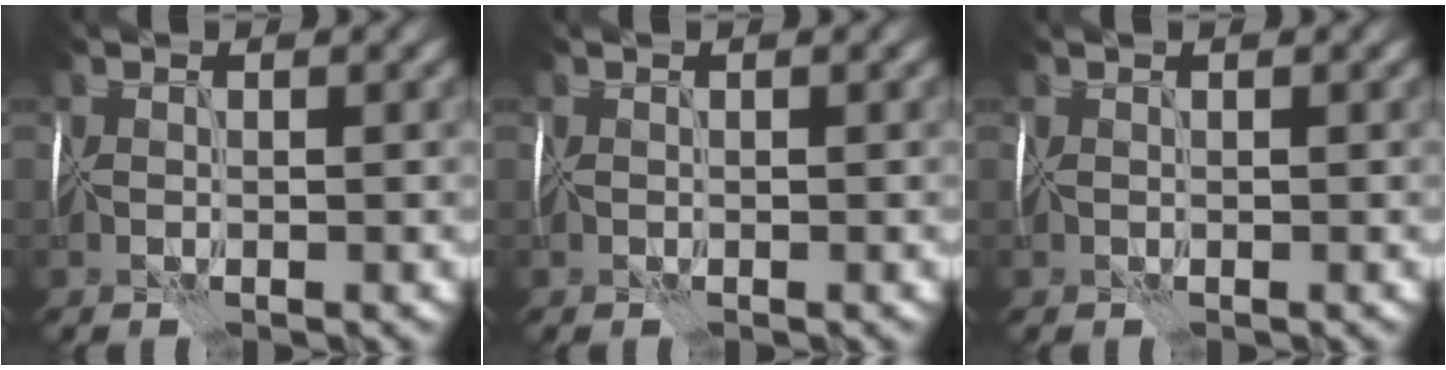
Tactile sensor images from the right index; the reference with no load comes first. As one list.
[{"total": 0.0}, {"total": 0.6, "force": [0.3, 0.2, 0.4], "torque": [-0.002, 0.005, 0.001]}]